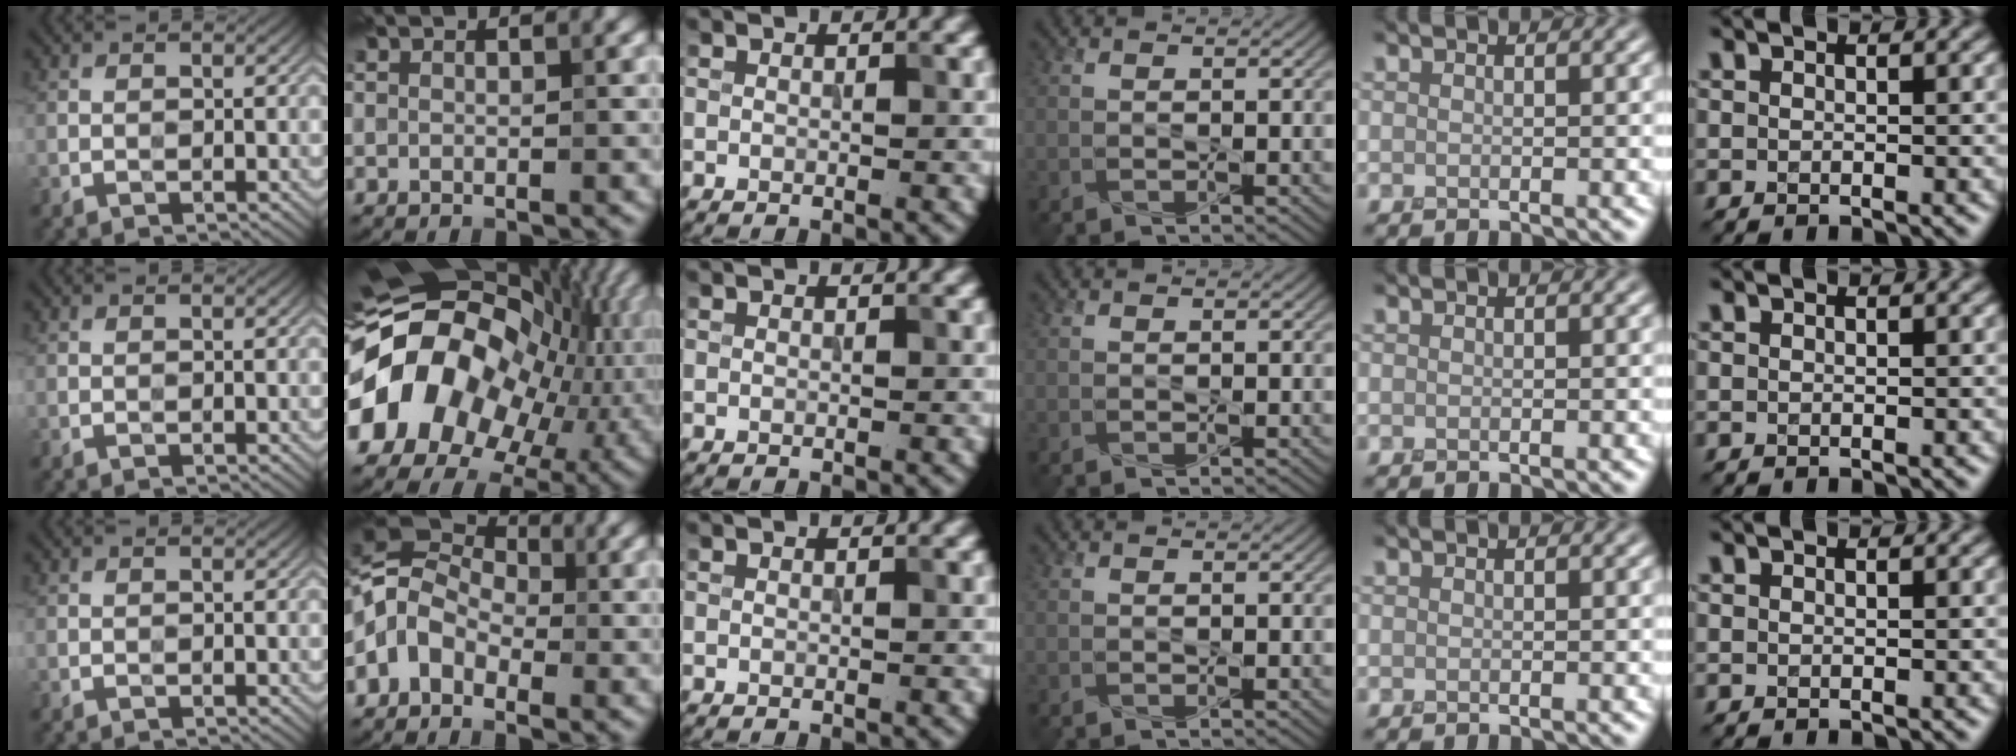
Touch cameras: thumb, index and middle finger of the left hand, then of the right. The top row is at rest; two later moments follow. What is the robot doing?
{"motion": "press", "object": "joystick"}